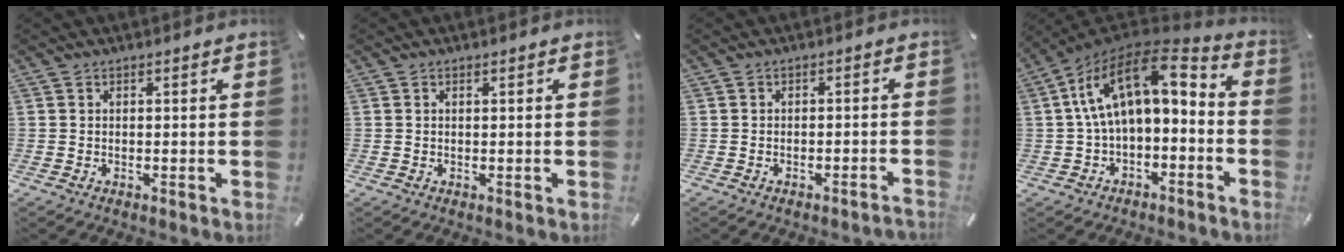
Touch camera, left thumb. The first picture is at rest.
{"total": 0.0}
{"total": 1.7, "force": [-1.4, 0.3, 0.9], "torque": [-0.015, 0.005, -0.026]}
{"total": 15.1, "force": [3.6, 8.5, 12.0], "torque": [-0.242, -0.013, 0.057]}